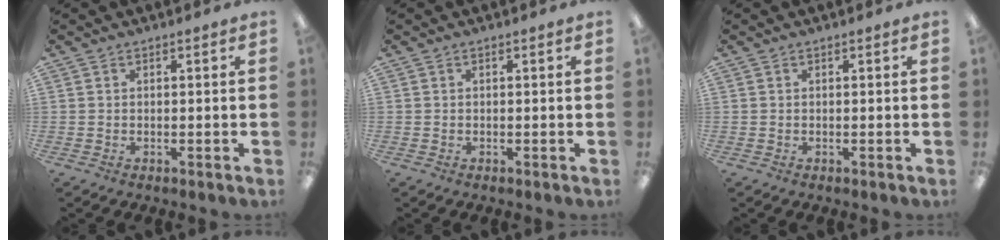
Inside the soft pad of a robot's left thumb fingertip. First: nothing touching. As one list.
[{"total": 0.0}, {"total": 0.0}]